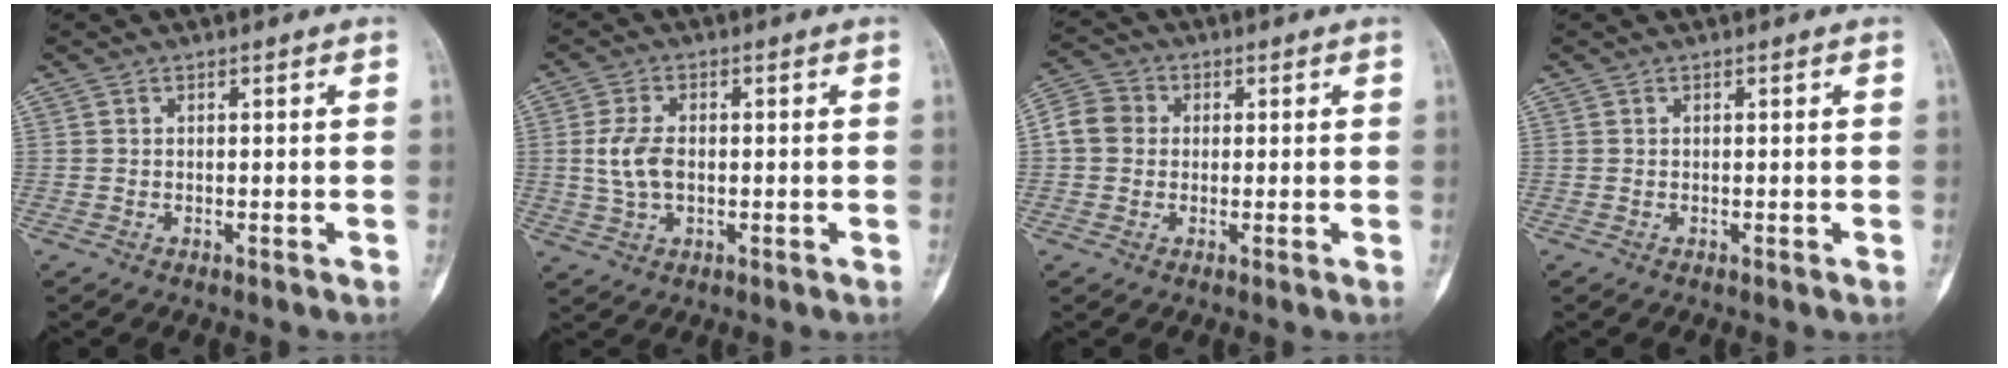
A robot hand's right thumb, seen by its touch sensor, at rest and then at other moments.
{"total": 6.1, "force": [-0.1, 3.6, 4.9], "torque": [-0.104, 0.005, -0.003]}
{"total": 6.2, "force": [0.1, 5.6, 2.7], "torque": [-0.041, 0.016, -0.010]}
{"total": 0.0}